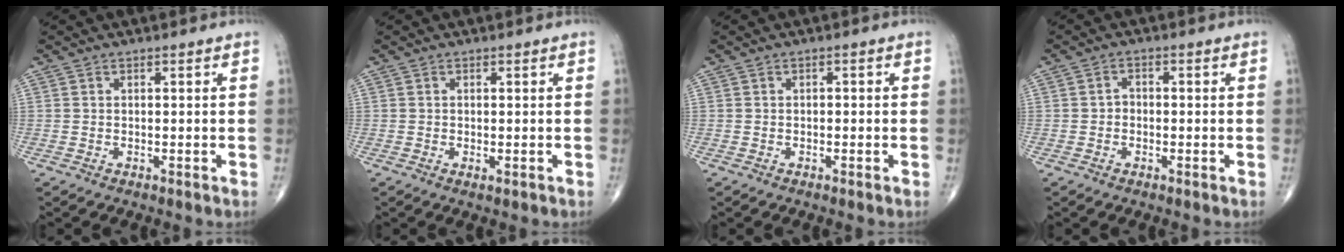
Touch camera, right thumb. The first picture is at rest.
{"total": 0.7, "force": [-0.3, 0.2, 0.6], "torque": [-0.012, -0.005, -0.004]}
{"total": 0.6, "force": [-0.1, 0.4, 0.4], "torque": [0.002, 0.002, -0.006]}
{"total": 1.7, "force": [-0.5, 1.4, 0.8], "torque": [-0.003, 0.008, -0.013]}